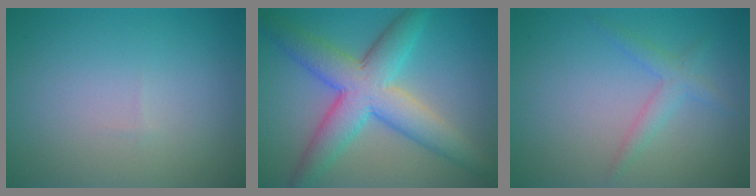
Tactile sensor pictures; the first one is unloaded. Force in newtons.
{"total": 7.8, "press": 7.8, "slide": 0.2}
{"total": 1.9, "press": 1.9, "slide": 0.2}